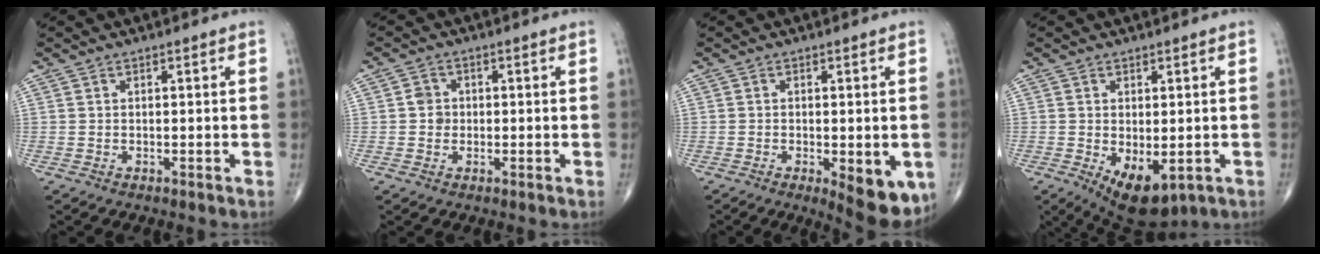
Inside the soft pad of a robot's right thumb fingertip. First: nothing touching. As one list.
[{"total": 2.6, "force": [0.0, 2.3, 1.0], "torque": [-0.001, 0.006, -0.002]}, {"total": 9.8, "force": [-3.4, 3.8, 8.3], "torque": [-0.097, -0.012, -0.040]}, {"total": 9.0, "force": [-2.7, 4.6, 7.2], "torque": [-0.102, -0.012, -0.026]}]